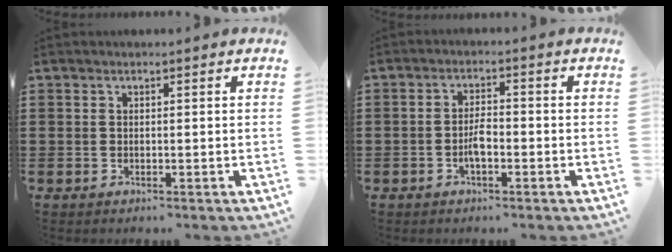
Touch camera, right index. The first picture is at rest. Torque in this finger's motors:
{"motor_torque": [2.14, 0.00, 0.45, 0.11]}